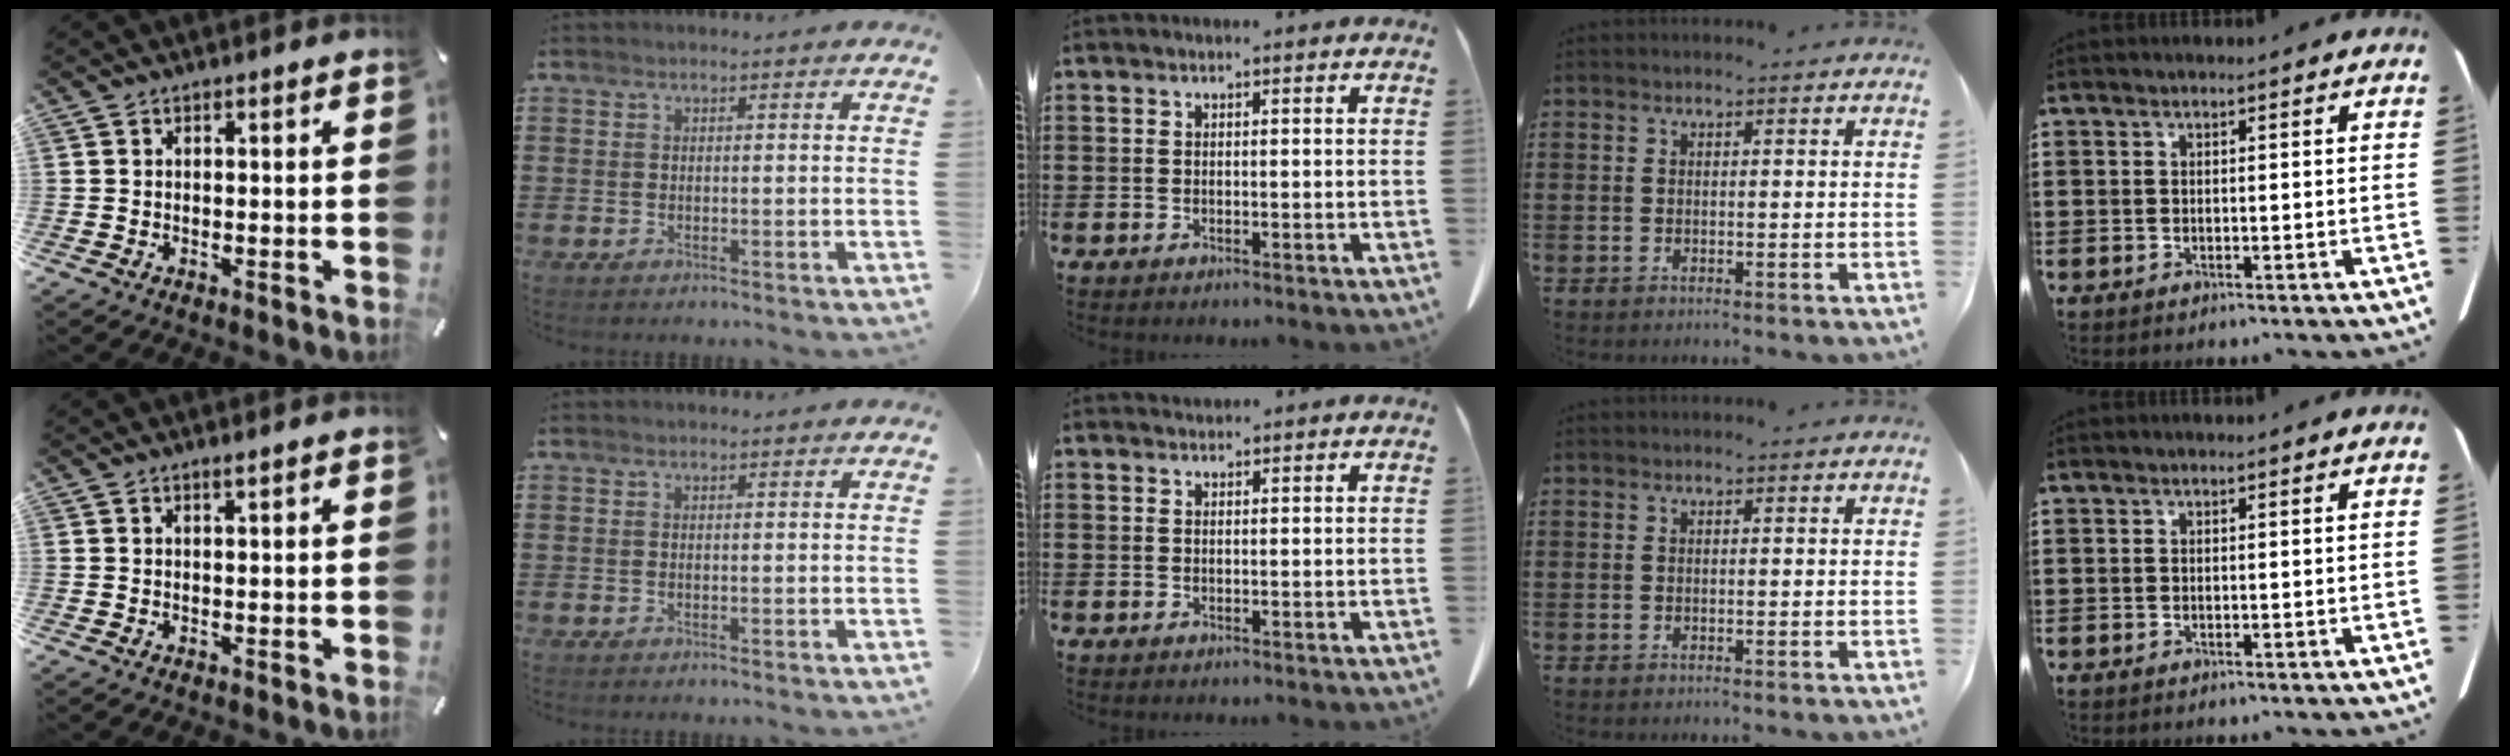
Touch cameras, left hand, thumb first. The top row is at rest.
{"thumb": {"total": 0.9, "force": [0.6, -0.1, 0.6], "torque": [-0.012, -0.001, 0.011]}, "middle": {"total": 0.7, "force": [0.7, 0.2, 0.2], "torque": [-0.005, 0.001, 0.013]}}